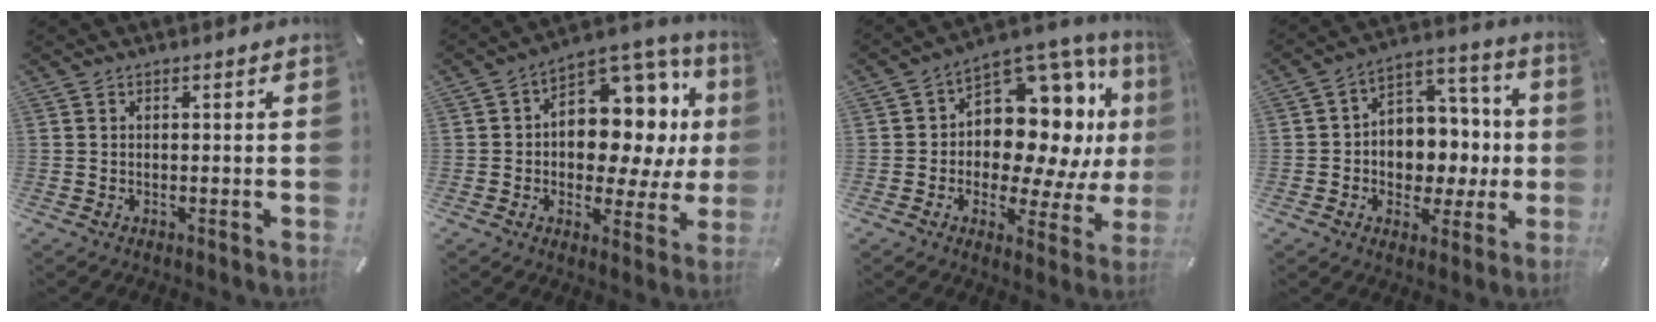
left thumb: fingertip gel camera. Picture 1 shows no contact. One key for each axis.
{"total": 13.1, "fx": 3.0, "fy": 9.6, "fz": 8.3, "tx": -0.100, "ty": -0.045, "tz": 0.057}
{"total": 16.4, "fx": 3.7, "fy": 11.4, "fz": 11.2, "tx": -0.154, "ty": -0.054, "tz": 0.060}
{"total": 9.5, "fx": -1.4, "fy": 8.9, "fz": 3.2, "tx": -0.036, "ty": 0.004, "tz": -0.017}